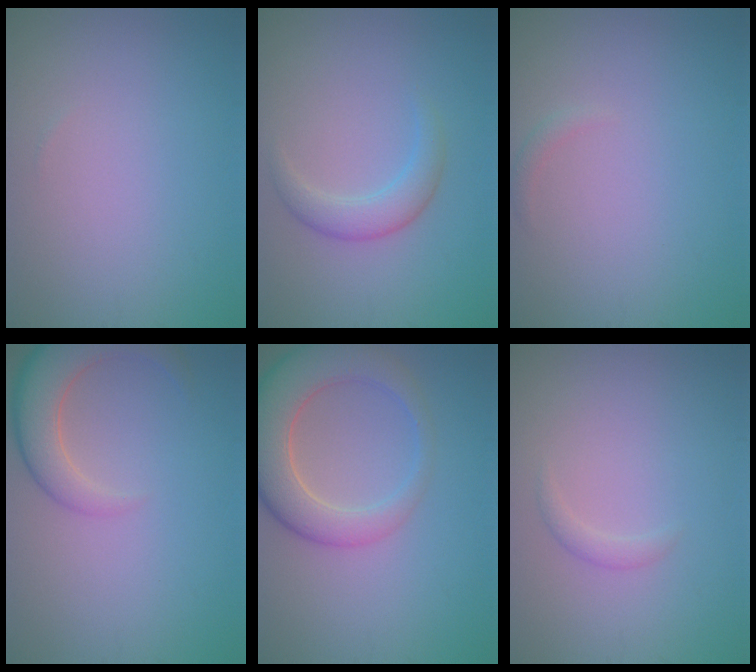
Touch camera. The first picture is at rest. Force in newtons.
{"total": 2.7, "press": 2.7, "slide": 0.1}
{"total": 0.6, "press": 0.6, "slide": 0.1}
{"total": 5.0, "press": 5.0, "slide": 0.4}
{"total": 6.6, "press": 6.6, "slide": 0.6}
{"total": 0.9, "press": 0.9, "slide": 0.1}